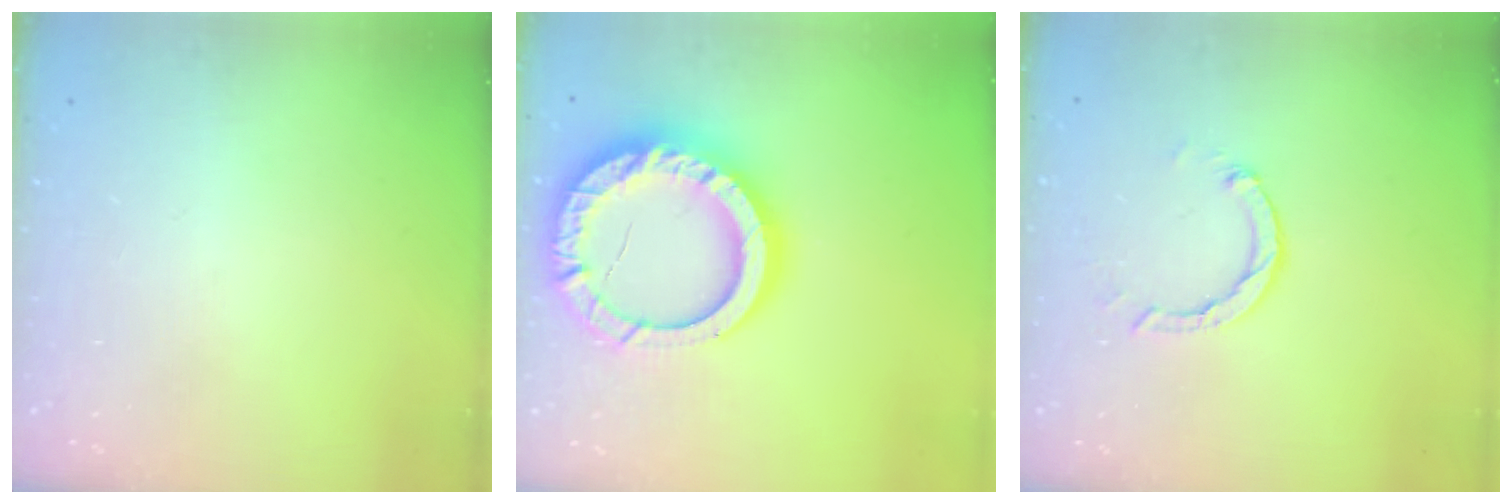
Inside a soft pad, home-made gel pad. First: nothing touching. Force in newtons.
{"total": 24.5, "press": 24.4, "slide": 2.2}
{"total": 3.4, "press": 3.4, "slide": 0.4}